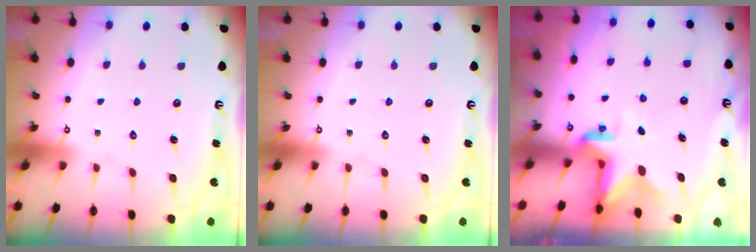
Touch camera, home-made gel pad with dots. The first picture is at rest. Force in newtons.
{"total": 0.0}
{"total": 3.5, "press": 3.5, "slide": 0.3}